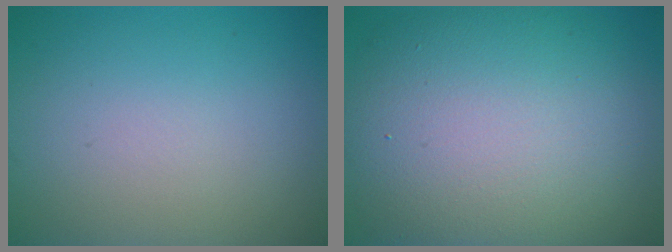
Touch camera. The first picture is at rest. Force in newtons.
{"total": 13.8, "press": 13.8, "slide": 0.6}